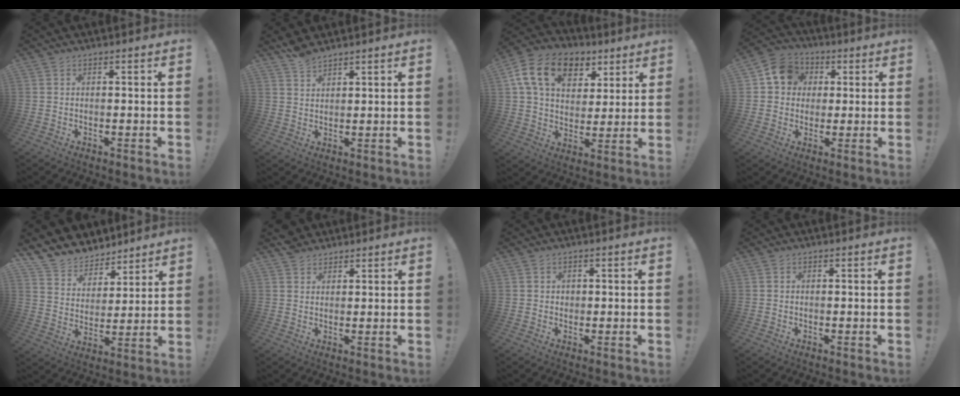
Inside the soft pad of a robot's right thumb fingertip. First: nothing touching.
{"total": 4.1, "force": [3.7, 1.2, 1.5], "torque": [-0.027, -0.023, 0.068]}
{"total": 17.1, "force": [8.0, 11.5, 9.9], "torque": [-0.162, -0.023, 0.149]}
{"total": 10.9, "force": [2.7, 9.5, 4.6], "torque": [-0.064, 0.007, 0.056]}
{"total": 9.6, "force": [7.9, 5.5, 0.6], "torque": [-0.028, -0.072, 0.154]}
{"total": 3.4, "force": [2.7, 2.0, 0.5], "torque": [-0.007, -0.012, 0.053]}
{"total": 1.1, "force": [0.2, 1.0, 0.3], "torque": [-0.004, 0.002, 0.003]}
{"total": 0.0}